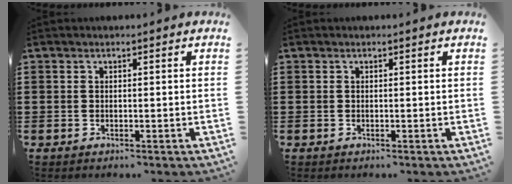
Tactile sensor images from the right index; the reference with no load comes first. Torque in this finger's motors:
{"motor_torque": [0.83, 1.31, -0.01, 0.01]}